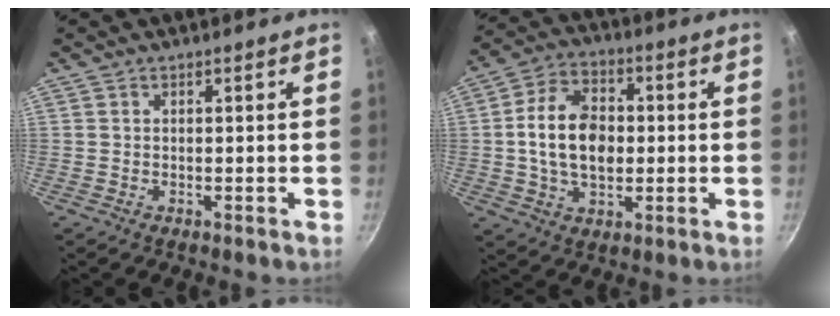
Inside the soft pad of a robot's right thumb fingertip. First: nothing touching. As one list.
[{"total": 13.3, "force": [0.1, 8.9, 9.9], "torque": [-0.151, 0.017, -0.006]}]